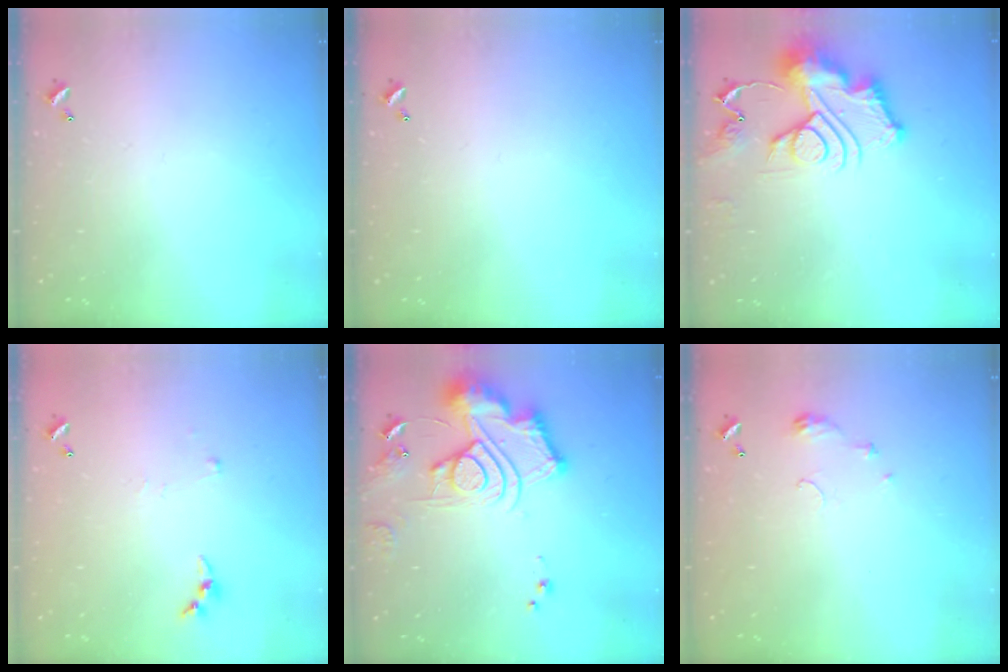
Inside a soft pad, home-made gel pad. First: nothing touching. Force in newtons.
{"total": 0.0}
{"total": 15.2, "press": 15.2, "slide": 1.1}
{"total": 4.1, "press": 4.1, "slide": 0.5}
{"total": 18.3, "press": 18.2, "slide": 1.9}
{"total": 5.8, "press": 5.8, "slide": 0.6}